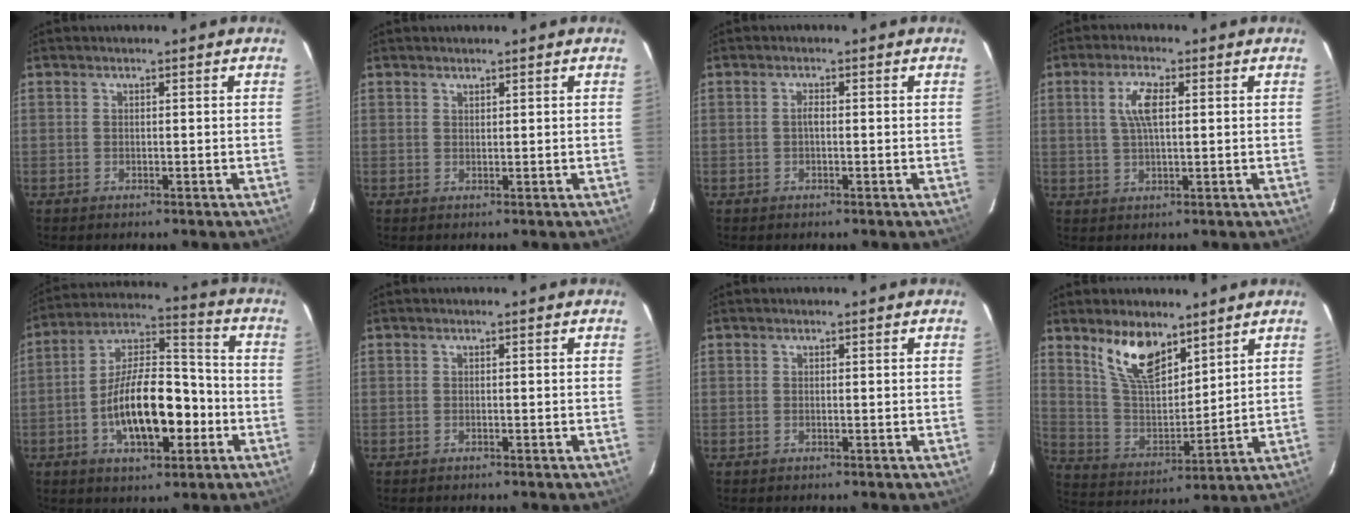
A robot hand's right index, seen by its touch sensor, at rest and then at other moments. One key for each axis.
{"total": 0.7, "fx": 0.6, "fy": 0.3, "fz": 0.1, "tx": -0.002, "ty": 0.001, "tz": 0.012}
{"total": 1.0, "fx": -0.2, "fy": 0.4, "fz": 0.9, "tx": -0.017, "ty": 0.005, "tz": -0.005}
{"total": 5.2, "fx": 1.3, "fy": 1.8, "fz": 4.7, "tx": -0.092, "ty": 0.007, "tz": 0.026}
{"total": 16.5, "fx": -4.9, "fy": 7.3, "fz": 14.0, "tx": -0.251, "ty": 0.017, "tz": -0.079}
{"total": 0.0}
{"total": 0.0}
{"total": 12.5, "fx": 8.4, "fy": 5.4, "fz": 7.5, "tx": -0.142, "ty": 0.002, "tz": 0.167}